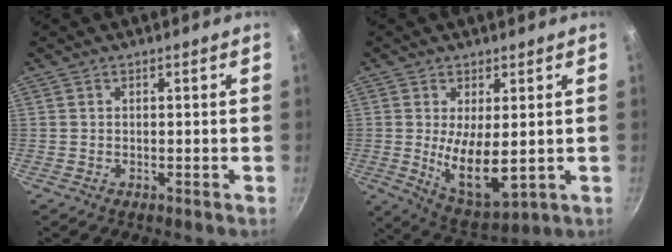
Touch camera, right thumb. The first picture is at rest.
{"total": 10.7, "force": [0.0, 4.5, 9.7], "torque": [-0.160, -0.027, 0.018]}